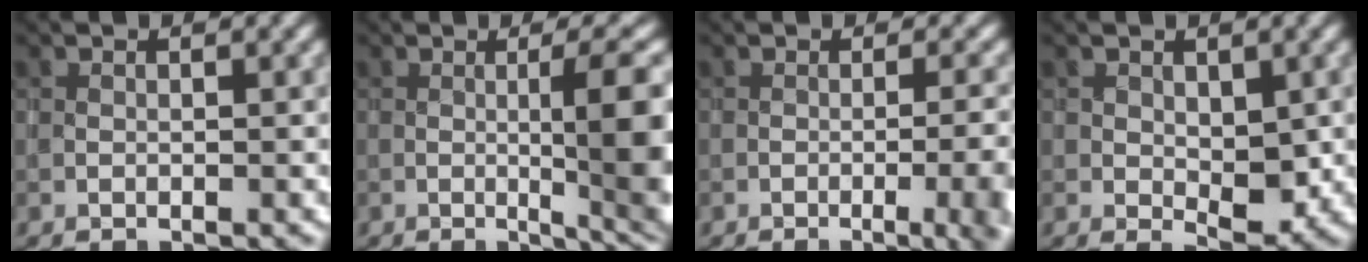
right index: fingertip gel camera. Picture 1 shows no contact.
{"total": 7.6, "force": [-0.7, 1.5, 7.4], "torque": [-0.098, 0.001, -0.008]}
{"total": 8.2, "force": [-3.5, 3.4, 6.7], "torque": [-0.056, -0.003, -0.027]}
{"total": 3.3, "force": [0.1, 2.1, 2.6], "torque": [-0.035, -0.008, 0.006]}